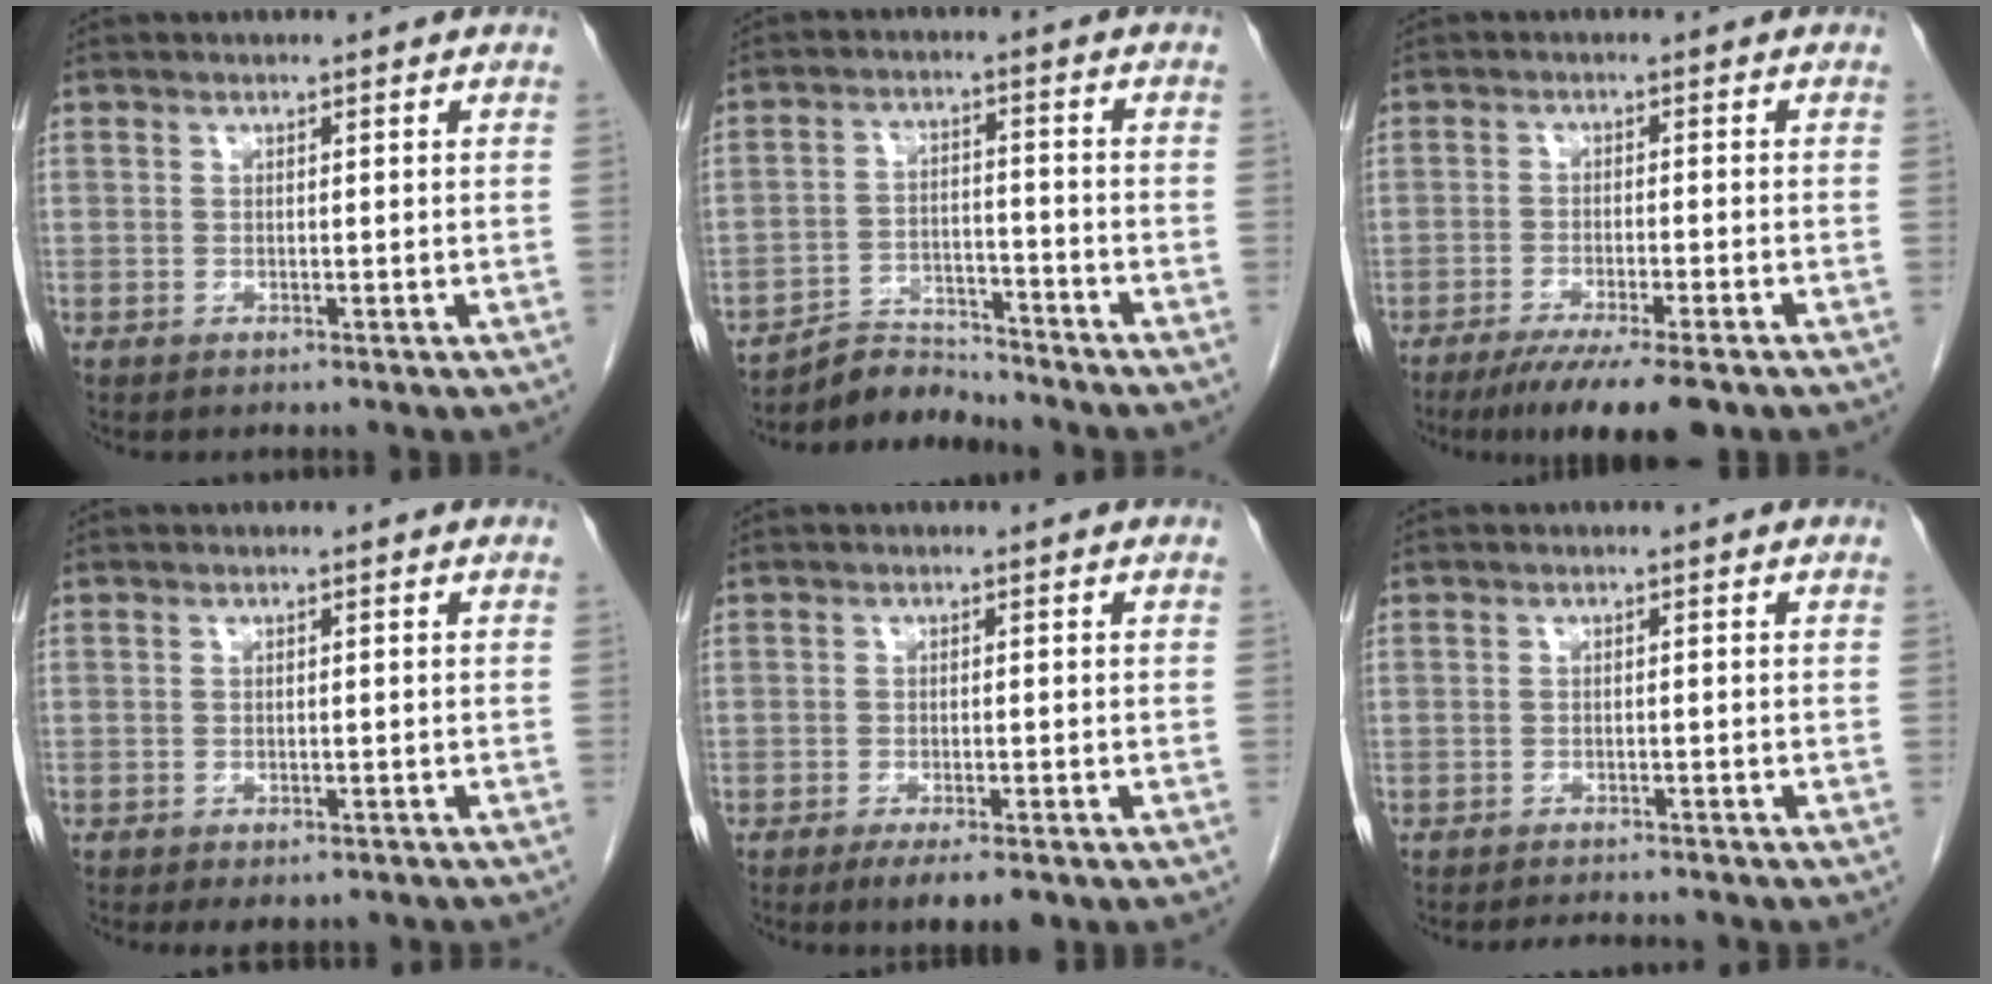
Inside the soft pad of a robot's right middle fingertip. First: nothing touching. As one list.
[{"total": 5.6, "force": [-5.5, 0.3, -1.1], "torque": [0.016, 0.005, -0.094]}, {"total": 10.0, "force": [-7.4, 1.1, 6.6], "torque": [-0.093, -0.019, -0.112]}, {"total": 4.2, "force": [-3.5, 1.8, 1.6], "torque": [-0.010, -0.001, -0.043]}, {"total": 5.1, "force": [-3.6, 1.3, 3.4], "torque": [-0.045, -0.008, -0.049]}, {"total": 3.5, "force": [-3.4, 0.5, 0.6], "torque": [-0.007, -0.007, -0.048]}]